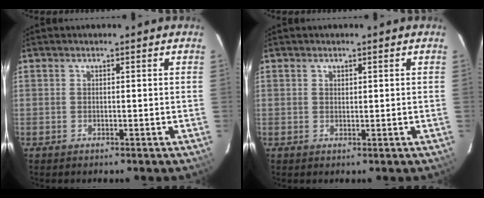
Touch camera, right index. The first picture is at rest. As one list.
[{"total": 0.7, "force": [0.4, 0.5, 0.2], "torque": [-0.003, 0.002, 0.008]}]